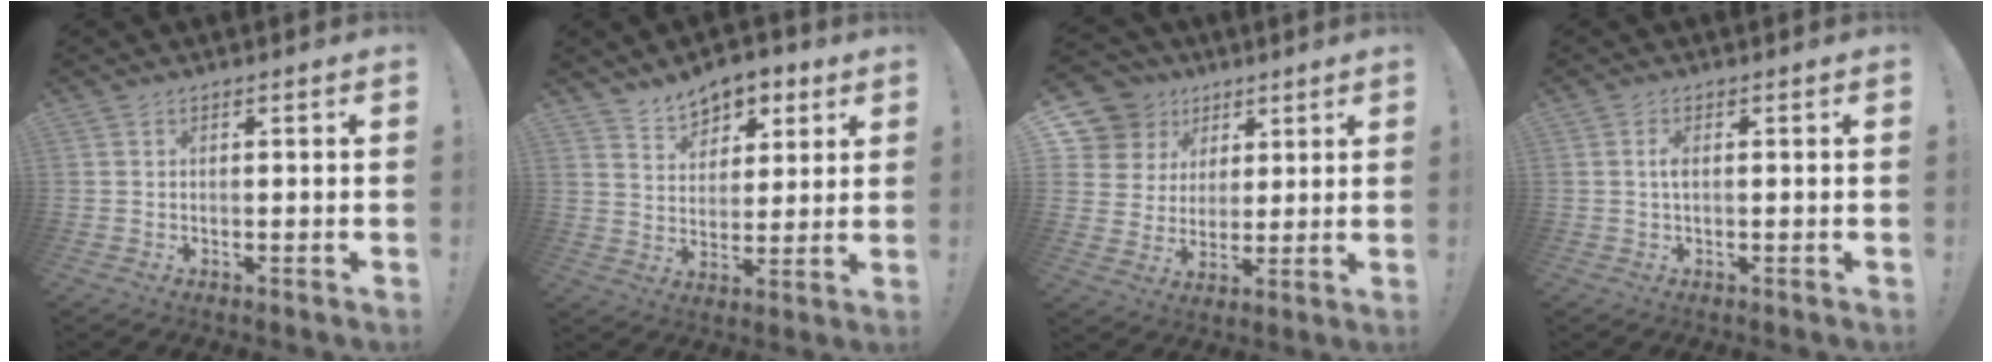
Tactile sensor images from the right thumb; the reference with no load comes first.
{"total": 8.7, "force": [6.4, 5.3, 2.4], "torque": [-0.036, -0.039, 0.123]}
{"total": 11.3, "force": [5.6, 9.5, 2.6], "torque": [-0.045, -0.036, 0.122]}
{"total": 2.0, "force": [-0.1, 0.7, 1.9], "torque": [-0.037, 0.004, -0.003]}